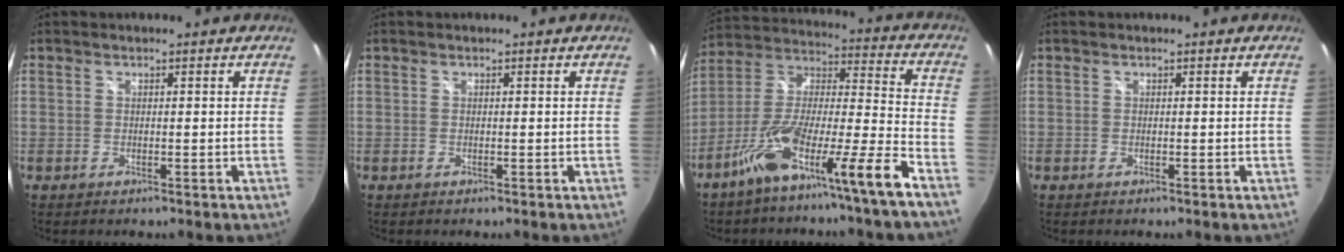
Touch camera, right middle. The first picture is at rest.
{"total": 0.0}
{"total": 16.4, "force": [-10.9, -0.6, 12.2], "torque": [-0.204, -0.017, -0.194]}
{"total": 0.0}